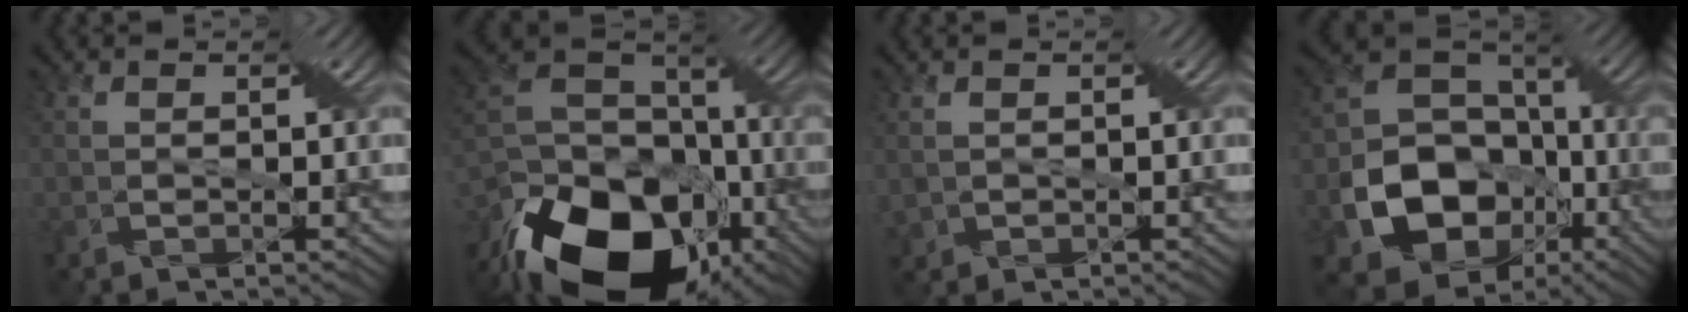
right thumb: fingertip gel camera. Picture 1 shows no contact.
{"total": 20.6, "force": [-11.7, 11.9, 12.1], "torque": [-0.279, -0.042, -0.179]}
{"total": 1.8, "force": [-0.1, 1.7, 0.5], "torque": [-0.027, -0.009, -0.005]}
{"total": 16.5, "force": [-4.7, 13.1, 8.8], "torque": [-0.204, -0.045, -0.069]}